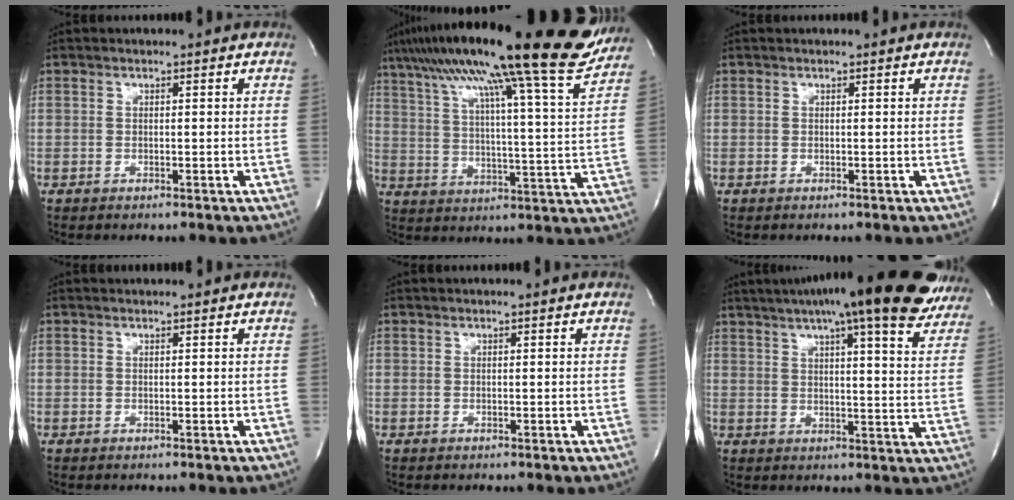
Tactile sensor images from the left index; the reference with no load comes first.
{"total": 28.7, "force": [22.9, 1.2, 17.2], "torque": [-0.281, -0.007, 0.315]}
{"total": 0.0}
{"total": 0.6, "force": [0.6, 0.0, 0.1], "torque": [-0.004, 0.011, 0.013]}
{"total": 0.0}
{"total": 25.2, "force": [19.6, 4.3, 15.2], "torque": [-0.227, 0.015, 0.241]}